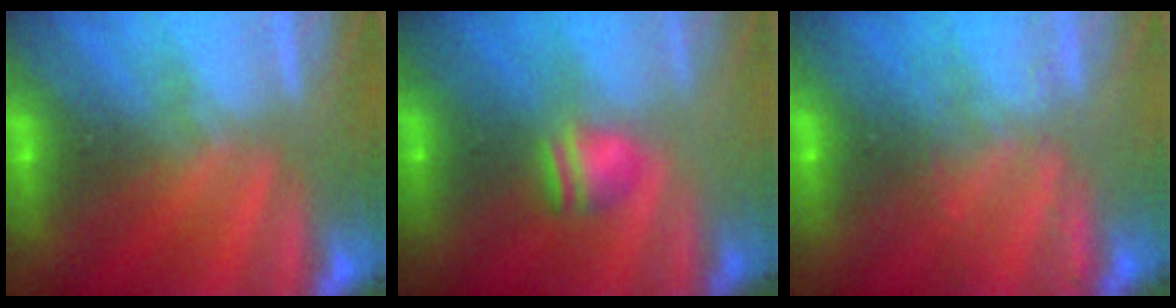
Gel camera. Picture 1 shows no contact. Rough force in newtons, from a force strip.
{"total": 2.4}
{"total": 2.2}